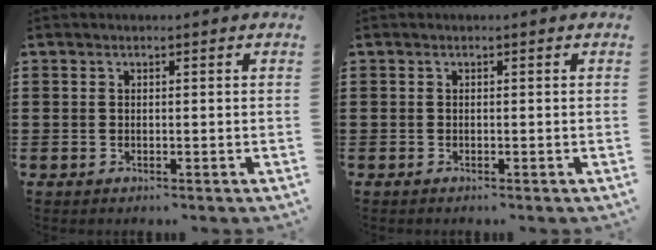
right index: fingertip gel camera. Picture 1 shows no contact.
{"total": 0.0}